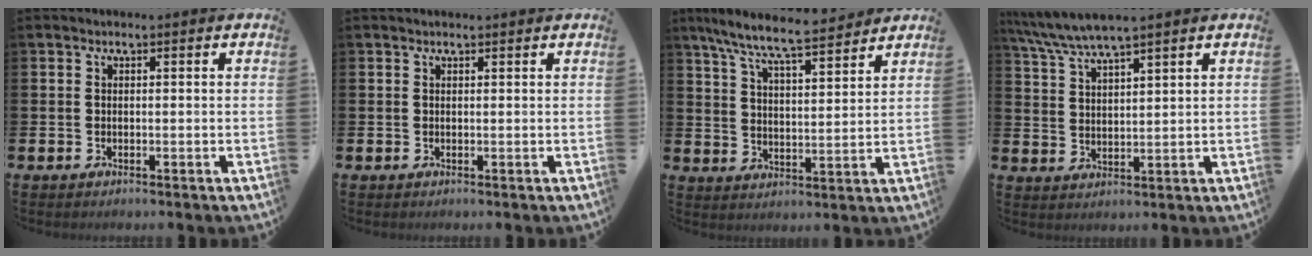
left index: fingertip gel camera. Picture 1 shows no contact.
{"total": 0.5, "force": [0.5, 0.0, 0.1], "torque": [0.008, -0.003, 0.008]}
{"total": 8.5, "force": [7.8, 0.7, 3.2], "torque": [-0.092, -0.044, 0.139]}
{"total": 5.5, "force": [5.1, 0.1, 2.0], "torque": [-0.059, -0.020, 0.092]}